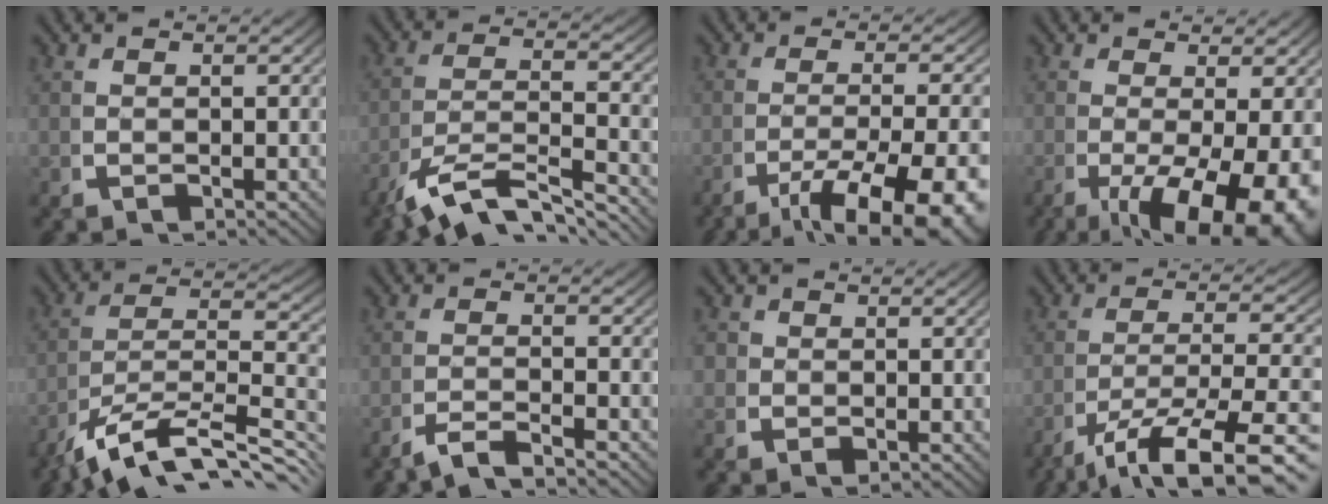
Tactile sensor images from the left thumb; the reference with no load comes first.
{"total": 8.6, "force": [-4.2, 4.2, 6.3], "torque": [-0.122, -0.032, -0.059]}
{"total": 8.7, "force": [-4.1, 3.8, 6.7], "torque": [-0.110, -0.030, -0.046]}
{"total": 10.3, "force": [-3.6, 5.3, 8.1], "torque": [-0.141, -0.047, -0.034]}
{"total": 11.3, "force": [-5.5, 5.6, 8.1], "torque": [-0.147, -0.035, -0.071]}
{"total": 2.9, "force": [-2.5, 0.4, 1.3], "torque": [-0.022, -0.001, -0.052]}
{"total": 2.5, "force": [0.4, 2.2, 1.0], "torque": [-0.025, -0.011, 0.006]}
{"total": 10.0, "force": [-4.6, 4.1, 7.9], "torque": [-0.147, -0.043, -0.046]}